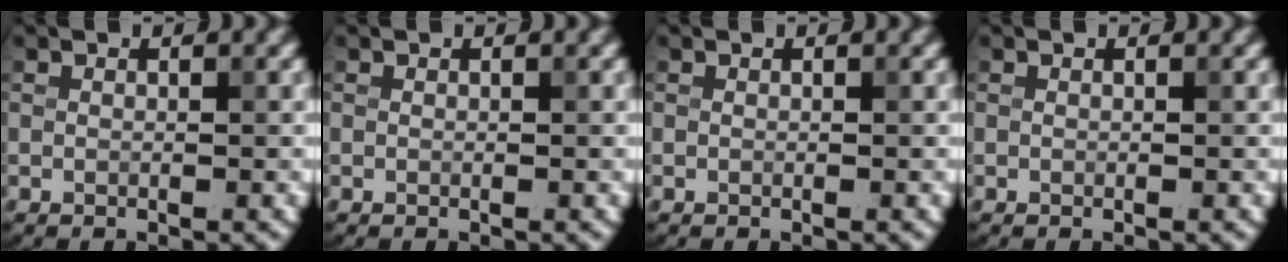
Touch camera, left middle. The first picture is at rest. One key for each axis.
{"total": 0.0}
{"total": 0.0}
{"total": 0.0}